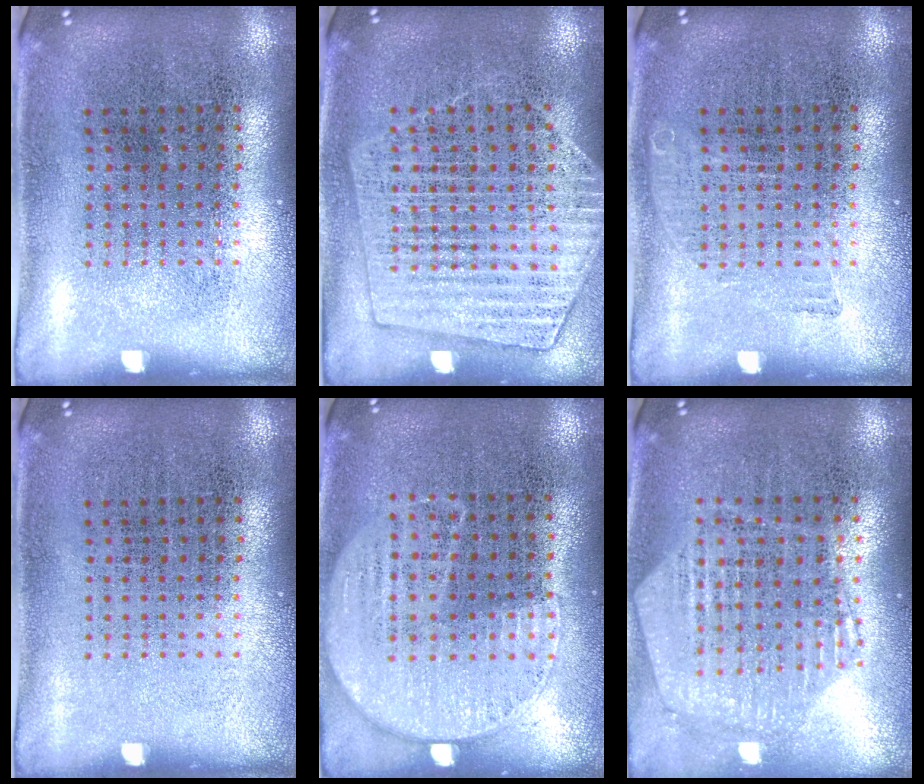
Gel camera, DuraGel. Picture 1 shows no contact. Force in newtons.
{"total": 1.4, "press": 1.4, "slide": 0.3}
{"total": 0.7, "press": 0.7, "slide": 0.2}
{"total": 0.0}
{"total": 1.2, "press": 1.0, "slide": 0.6}
{"total": 1.1, "press": 1.1, "slide": 0.2}